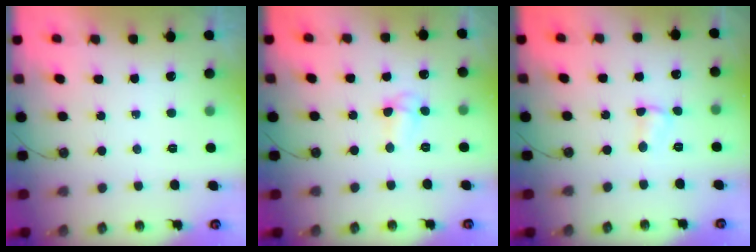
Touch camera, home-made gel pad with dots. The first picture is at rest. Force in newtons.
{"total": 5.5, "press": 5.4, "slide": 0.7}
{"total": 2.2, "press": 2.2, "slide": 0.4}